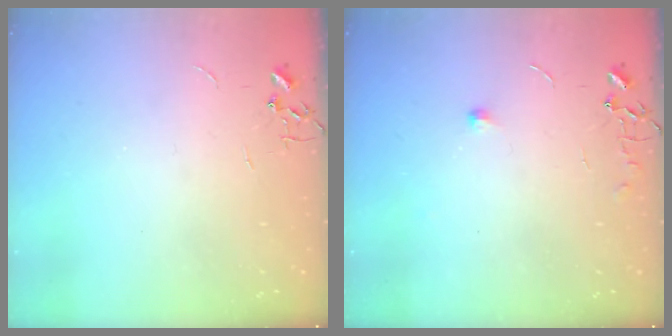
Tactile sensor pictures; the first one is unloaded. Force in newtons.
{"total": 6.1, "press": 6.1, "slide": 0.9}